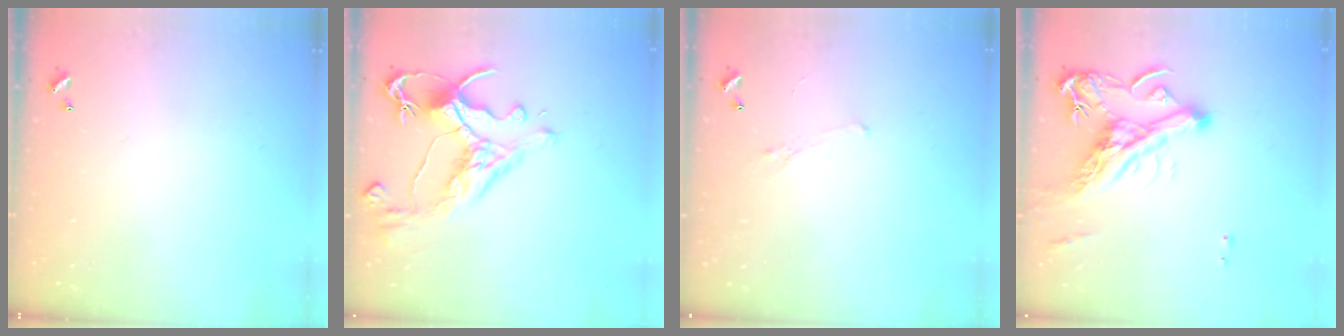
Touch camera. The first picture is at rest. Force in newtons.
{"total": 5.5, "press": 5.3, "slide": 1.5}
{"total": 0.9, "press": 0.7, "slide": 0.6}
{"total": 6.7, "press": 6.5, "slide": 1.4}